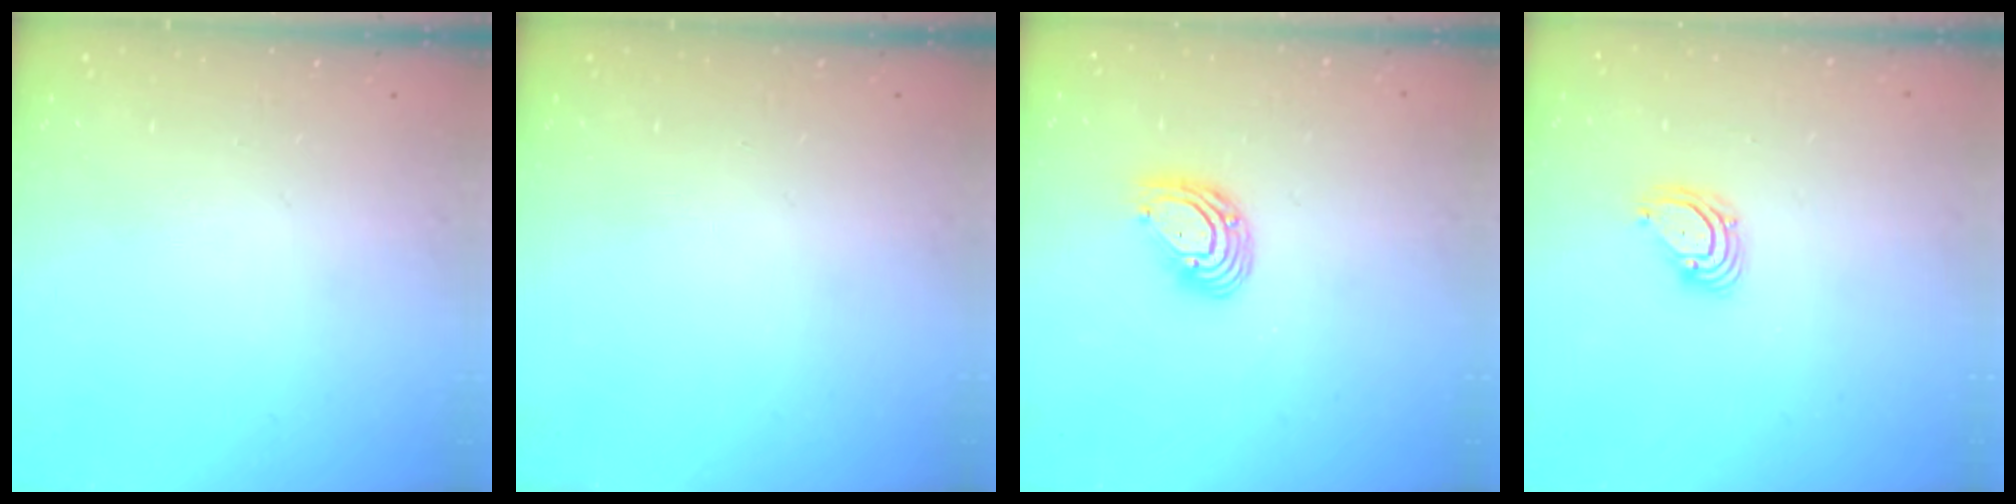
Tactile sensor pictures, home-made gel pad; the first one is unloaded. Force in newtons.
{"total": 0.0}
{"total": 9.6, "press": 9.4, "slide": 1.9}
{"total": 3.9, "press": 3.9, "slide": 0.2}